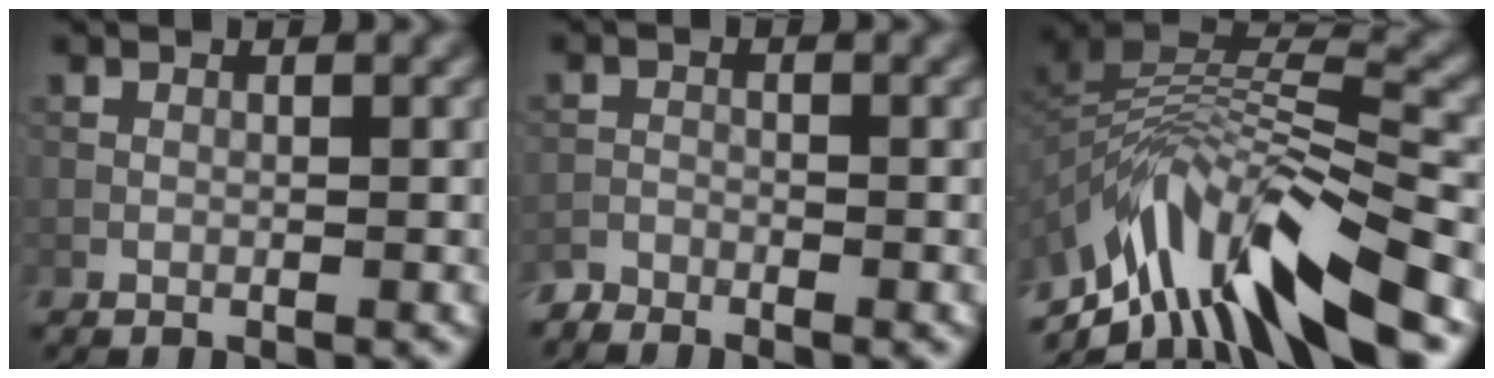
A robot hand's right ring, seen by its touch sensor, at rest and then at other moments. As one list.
[{"total": 1.5, "force": [-1.5, 0.3, 0.0], "torque": [-0.005, 0.003, -0.035]}, {"total": 12.8, "force": [-7.4, 4.6, 9.4], "torque": [-0.189, 0.023, -0.126]}]